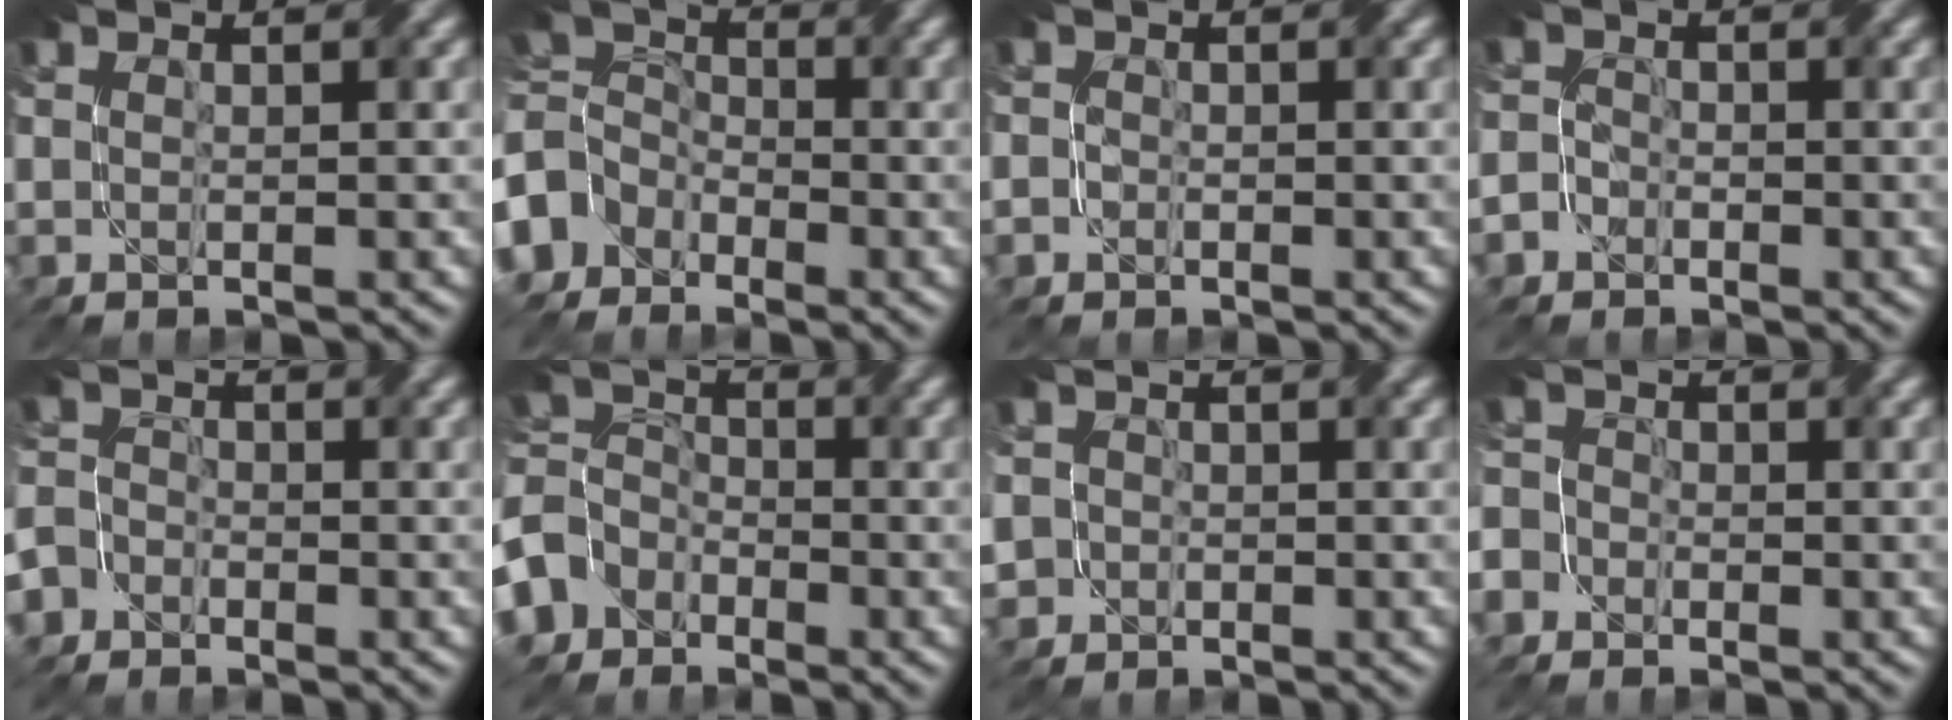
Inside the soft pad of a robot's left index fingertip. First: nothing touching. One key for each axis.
{"total": 4.9, "fx": -2.5, "fy": 4.0, "fz": 1.5, "tx": -0.033, "ty": 0.012, "tz": -0.072}
{"total": 1.1, "fx": -0.3, "fy": 1.0, "fz": 0.1, "tx": 0.006, "ty": -0.004, "tz": -0.008}
{"total": 2.1, "fx": -1.1, "fy": 1.7, "fz": 0.1, "tx": 0.012, "ty": 0.002, "tz": -0.024}
{"total": 4.3, "fx": -2.9, "fy": 3.1, "fz": 0.5, "tx": 0.001, "ty": 0.001, "tz": -0.059}
{"total": 6.4, "fx": -3.6, "fy": 5.0, "fz": 1.5, "tx": -0.033, "ty": 0.003, "tz": -0.084}
{"total": 3.9, "fx": -0.9, "fy": 3.7, "fz": 0.7, "tx": -0.026, "ty": 0.008, "tz": -0.025}
{"total": 3.5, "fx": -2.1, "fy": 2.7, "fz": 0.8, "tx": -0.010, "ty": 0.008, "tz": -0.051}